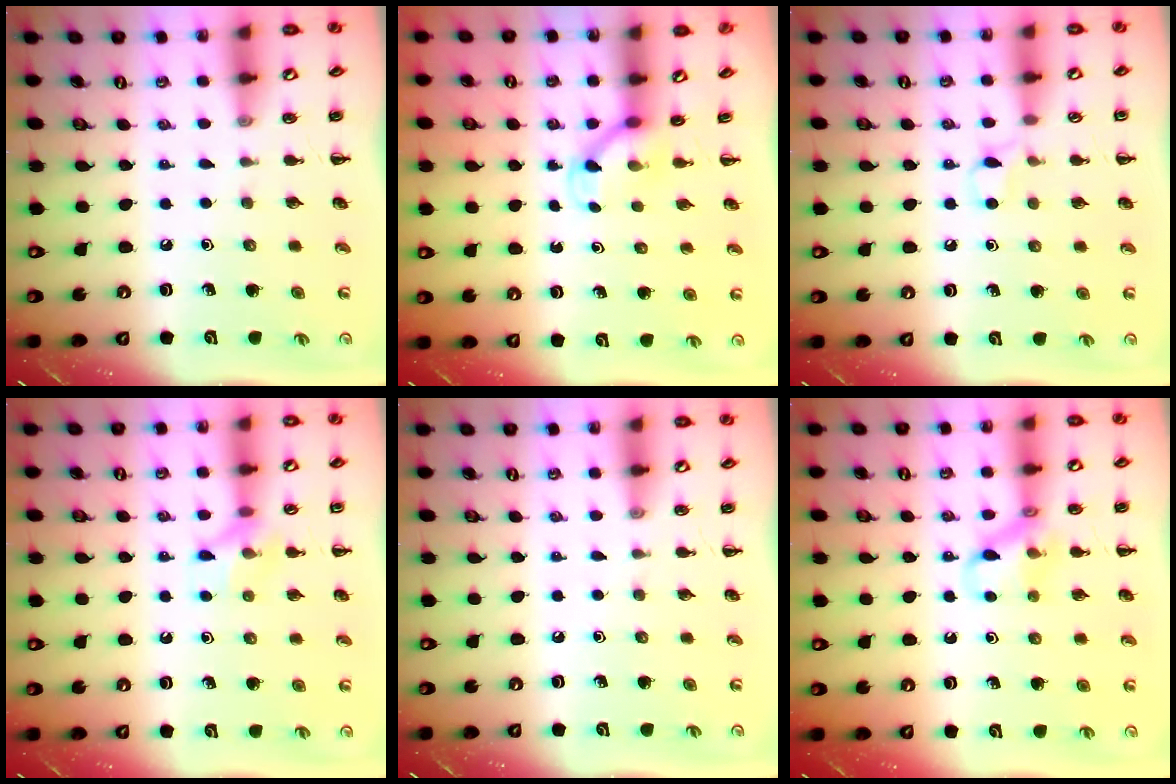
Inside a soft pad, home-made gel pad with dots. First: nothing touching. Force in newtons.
{"total": 3.5, "press": 3.3, "slide": 1.2}
{"total": 3.4, "press": 3.2, "slide": 1.1}
{"total": 8.2, "press": 8.1, "slide": 0.9}
{"total": 0.0}
{"total": 10.5, "press": 10.4, "slide": 1.2}